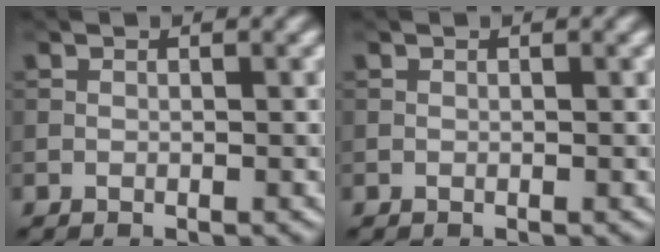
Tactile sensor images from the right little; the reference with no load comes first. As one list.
[{"total": 0.0}]